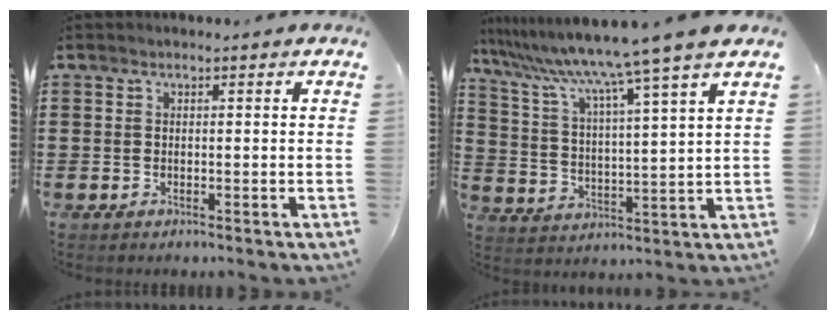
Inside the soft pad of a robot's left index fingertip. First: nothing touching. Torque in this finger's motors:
{"motor_torque": [0.78, 0.83, 0.04, 0.01]}